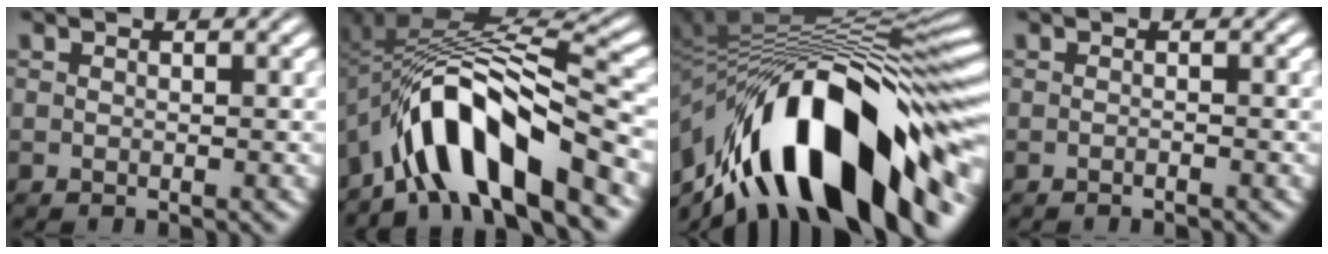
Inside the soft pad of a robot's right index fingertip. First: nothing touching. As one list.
[{"total": 11.6, "force": [-3.3, 6.0, 9.4], "torque": [-0.170, -0.009, -0.046]}, {"total": 20.9, "force": [-4.0, 10.6, 17.6], "torque": [-0.270, 0.001, -0.055]}, {"total": 0.8, "force": [-0.7, -0.3, -0.1], "torque": [0.002, -0.001, -0.012]}]